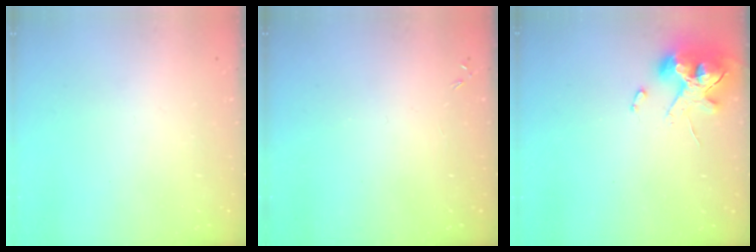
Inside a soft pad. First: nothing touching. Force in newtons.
{"total": 0.0}
{"total": 11.8, "press": 11.7, "slide": 1.8}